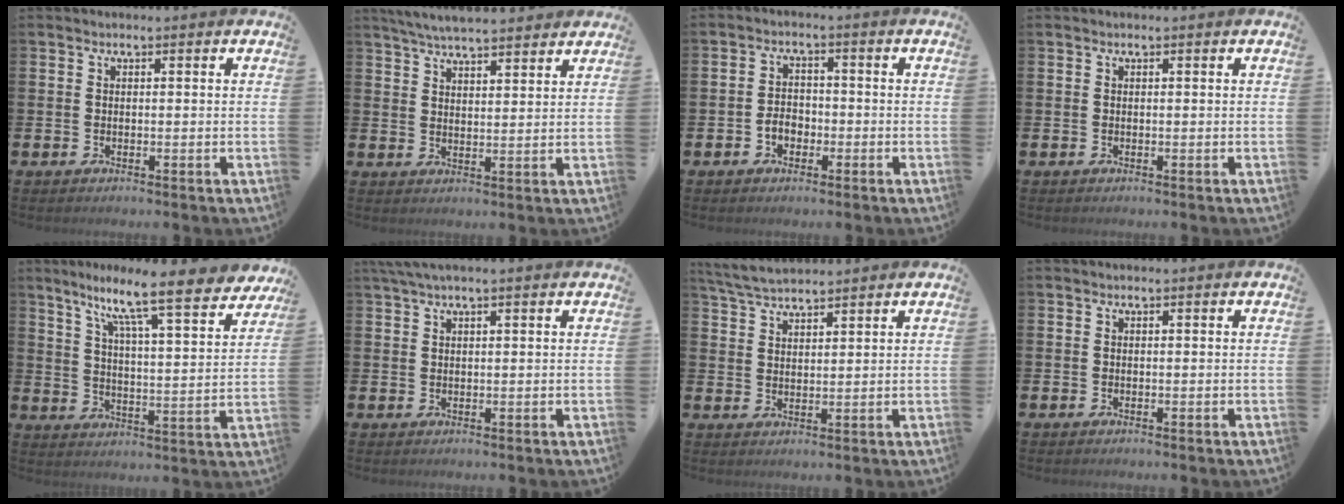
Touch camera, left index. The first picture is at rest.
{"total": 5.3, "force": [5.1, 0.4, 1.2], "torque": [-0.034, -0.021, 0.093]}
{"total": 2.7, "force": [-1.2, 2.0, 1.3], "torque": [-0.017, 0.000, -0.029]}
{"total": 0.0}
{"total": 10.8, "force": [8.7, 1.0, 6.3], "torque": [-0.131, -0.059, 0.139]}
{"total": 2.4, "force": [1.9, 0.1, 1.5], "torque": [-0.038, 0.005, 0.035]}
{"total": 4.5, "force": [4.3, 0.7, 1.2], "torque": [-0.040, -0.014, 0.081]}
{"total": 0.0}